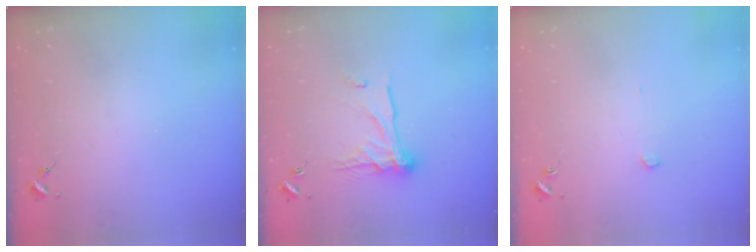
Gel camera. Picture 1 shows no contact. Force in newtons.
{"total": 13.4, "press": 13.4, "slide": 1.1}
{"total": 2.4, "press": 2.4, "slide": 0.0}